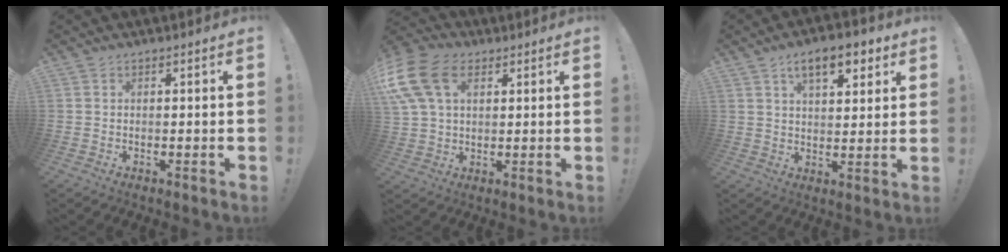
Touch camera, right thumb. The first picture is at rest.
{"total": 16.7, "force": [6.1, 11.0, 11.0], "torque": [-0.238, -0.018, 0.112]}
{"total": 10.2, "force": [5.7, 4.4, 7.3], "torque": [-0.103, -0.014, 0.097]}